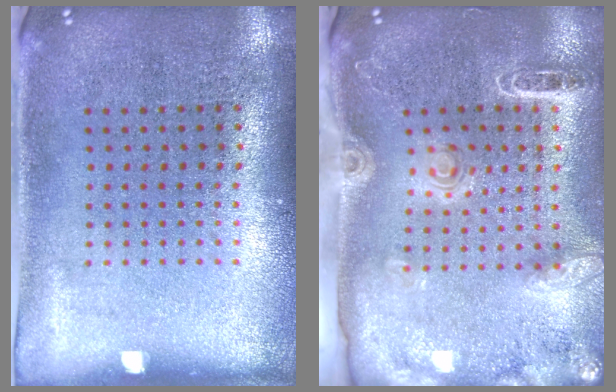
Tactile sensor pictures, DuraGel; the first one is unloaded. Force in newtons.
{"total": 1.9, "press": 1.9, "slide": 0.3}